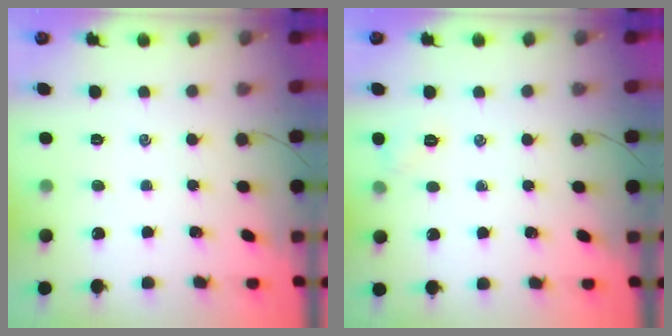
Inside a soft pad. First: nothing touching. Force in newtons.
{"total": 4.1, "press": 4.0, "slide": 1.1}